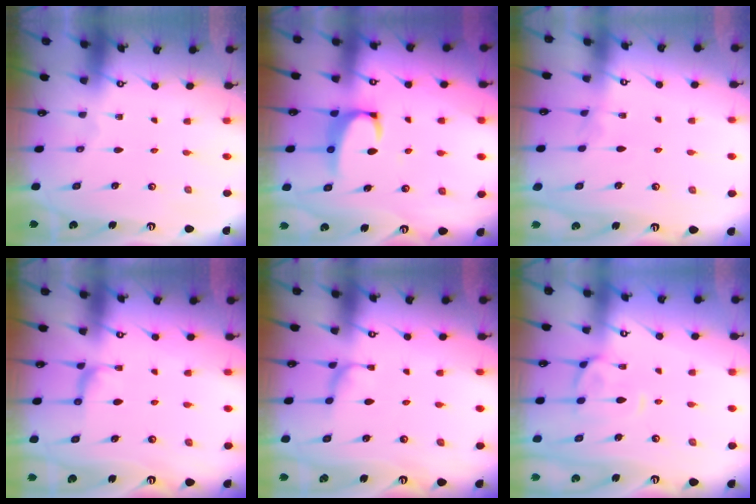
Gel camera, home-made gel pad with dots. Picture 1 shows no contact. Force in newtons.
{"total": 3.3, "press": 3.2, "slide": 0.7}
{"total": 2.3, "press": 2.3, "slide": 0.4}
{"total": 2.9, "press": 2.7, "slide": 0.9}
{"total": 0.9, "press": 0.4, "slide": 0.8}
{"total": 4.3, "press": 4.1, "slide": 1.3}